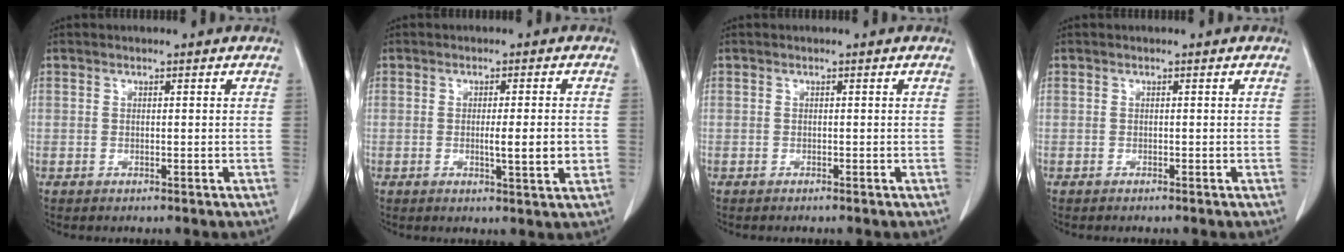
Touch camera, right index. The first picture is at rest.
{"total": 4.8, "force": [-0.7, 0.4, 4.7], "torque": [-0.072, -0.005, -0.008]}
{"total": 0.0}
{"total": 0.0}